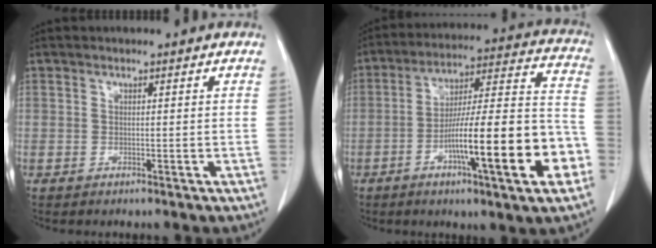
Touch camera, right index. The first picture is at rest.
{"total": 20.6, "force": [-7.3, 2.0, 19.2], "torque": [-0.266, 0.010, -0.110]}